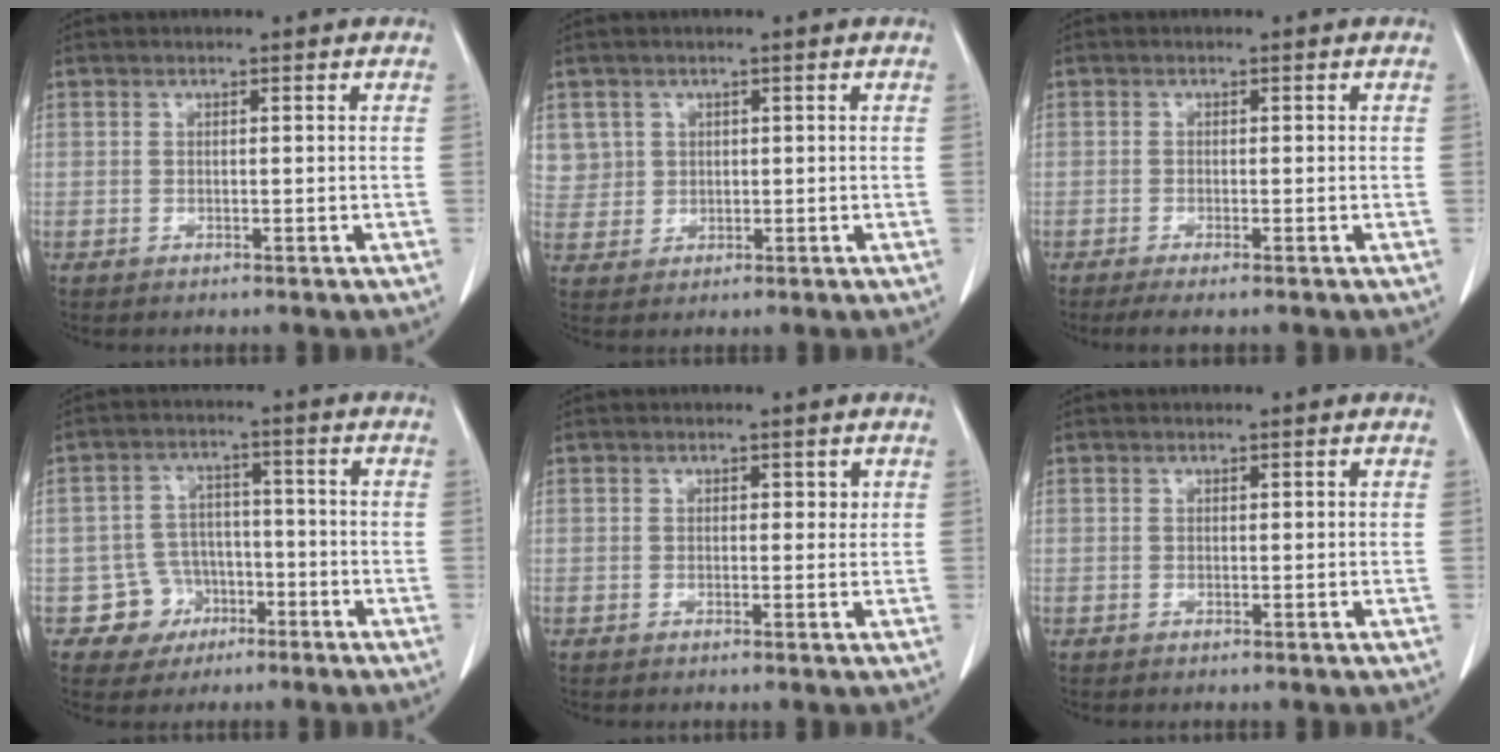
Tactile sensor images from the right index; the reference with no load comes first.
{"total": 4.4, "force": [1.8, 4.0, -0.1], "torque": [0.014, 0.004, 0.040]}
{"total": 2.8, "force": [-1.9, 0.1, 2.0], "torque": [-0.029, -0.007, -0.034]}
{"total": 6.1, "force": [-2.7, 5.5, 0.2], "torque": [0.010, 0.016, -0.039]}
{"total": 1.1, "force": [0.4, 0.8, 0.7], "torque": [-0.003, 0.000, 0.003]}
{"total": 0.0}